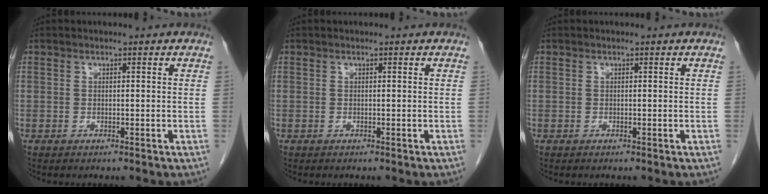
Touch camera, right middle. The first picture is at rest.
{"total": 0.0}
{"total": 0.0}